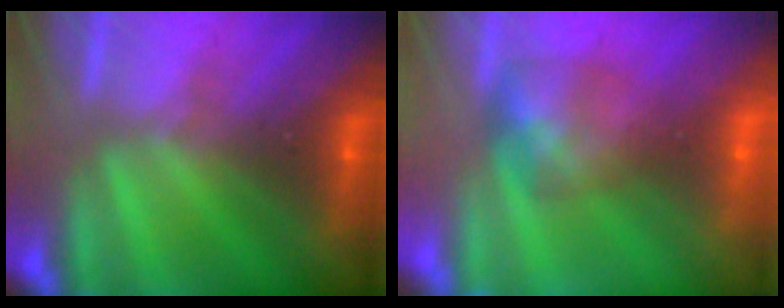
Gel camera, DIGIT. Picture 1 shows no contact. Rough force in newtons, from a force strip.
{"total": 7.7}